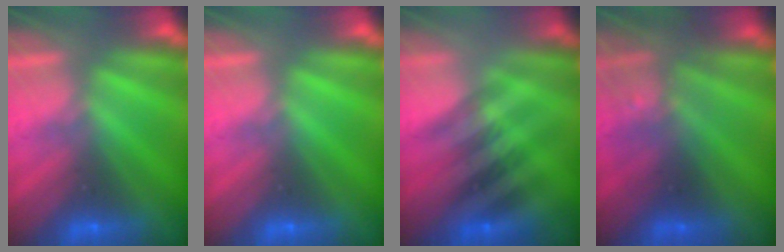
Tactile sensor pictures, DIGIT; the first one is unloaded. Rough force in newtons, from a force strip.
{"total": 0.0}
{"total": 2.3}
{"total": 3.0}